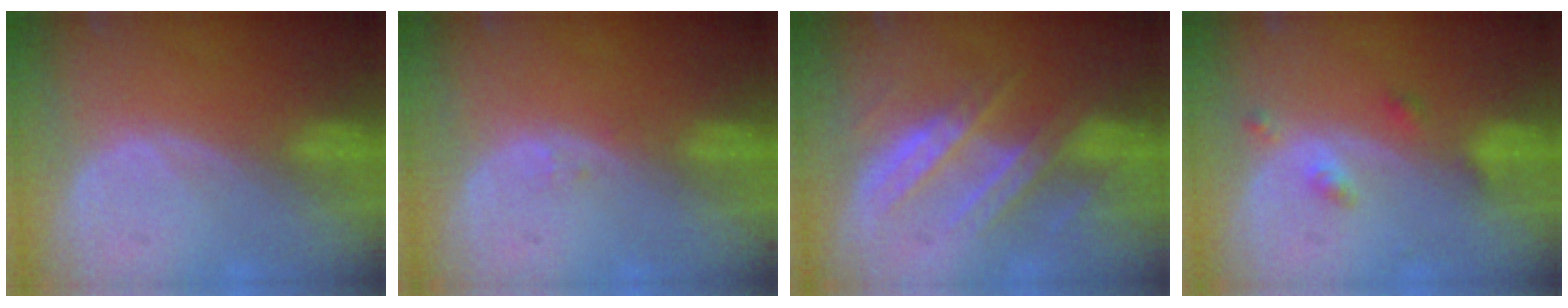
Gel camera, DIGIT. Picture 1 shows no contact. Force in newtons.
{"total": 0.6, "press": 0.6, "slide": 0.1}
{"total": 8.2, "press": 7.6, "slide": 3.1}
{"total": 2.9, "press": 2.9, "slide": 0.2}